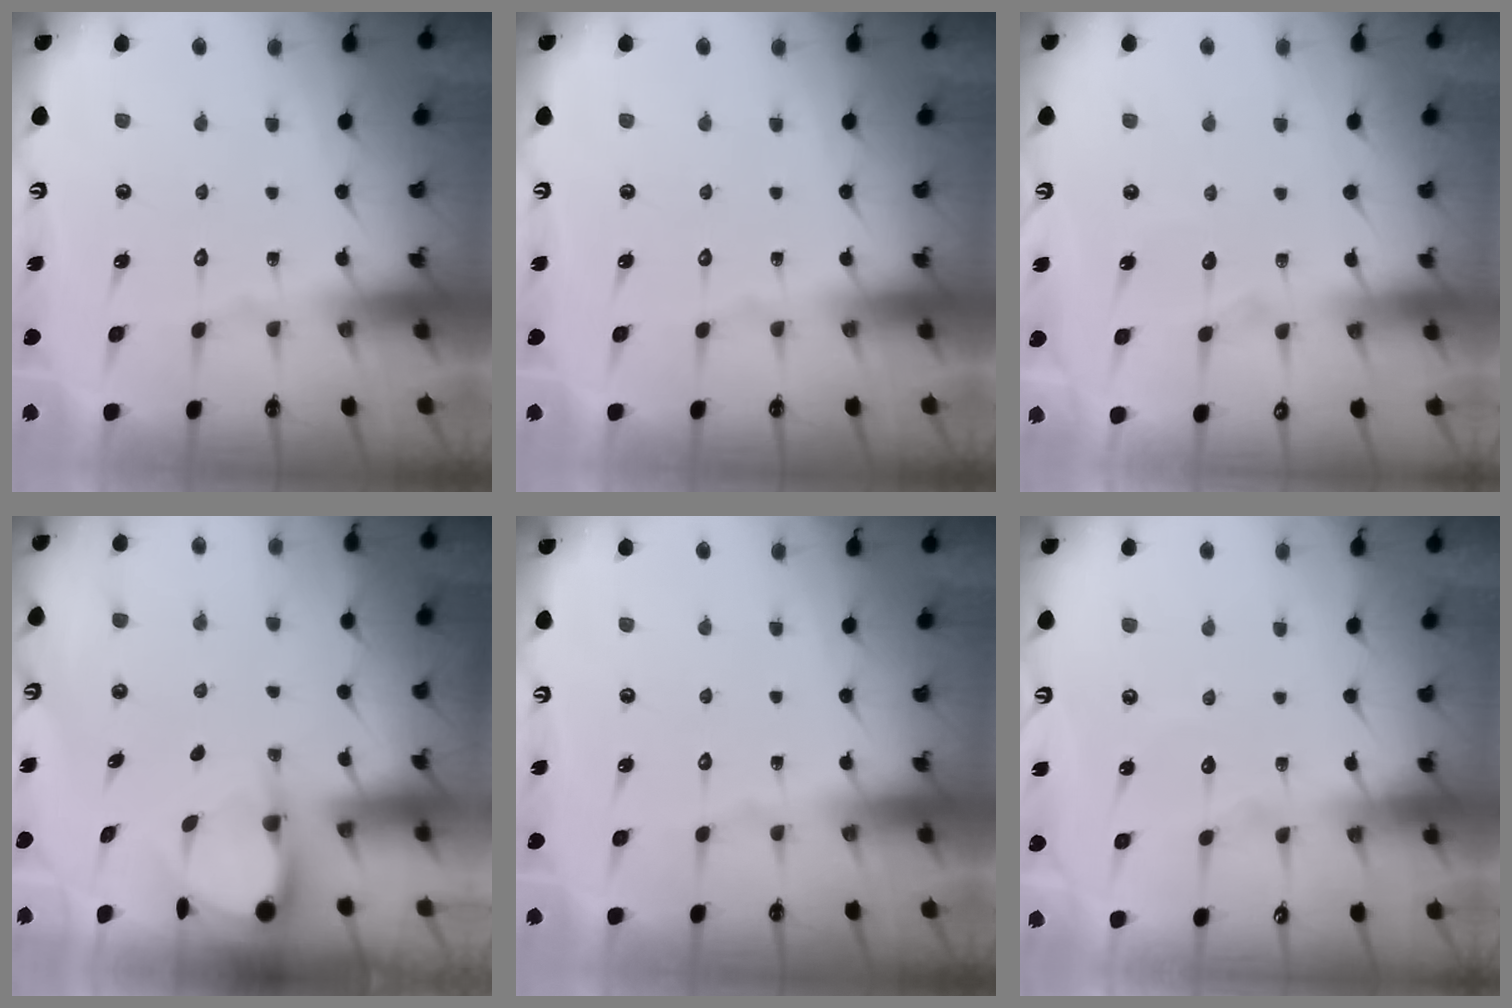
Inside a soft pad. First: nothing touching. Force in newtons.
{"total": 0.0}
{"total": 4.2, "press": 4.2, "slide": 0.4}
{"total": 3.9, "press": 3.8, "slide": 0.3}
{"total": 0.0}
{"total": 4.4, "press": 4.4, "slide": 0.4}